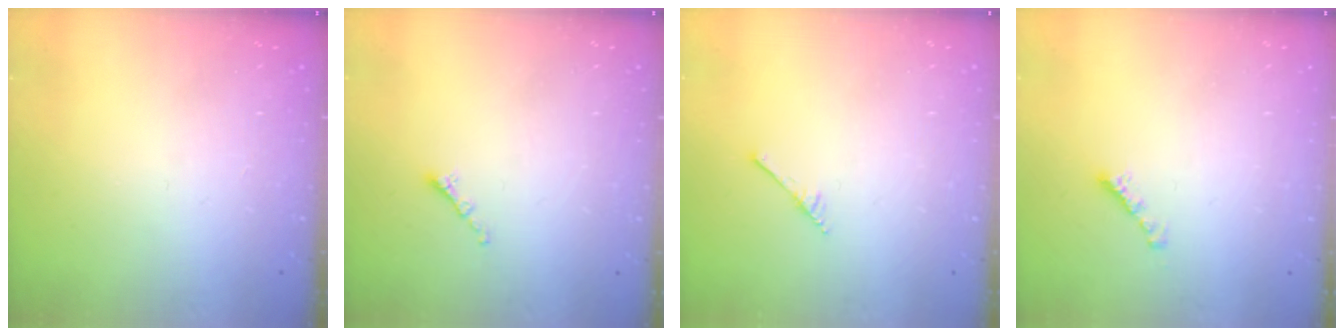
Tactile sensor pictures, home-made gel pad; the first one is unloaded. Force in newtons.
{"total": 1.4, "press": 1.3, "slide": 0.5}
{"total": 2.9, "press": 2.9, "slide": 0.2}
{"total": 2.4, "press": 2.4, "slide": 0.4}